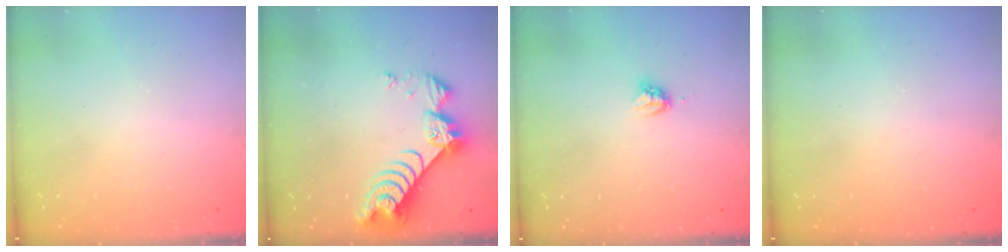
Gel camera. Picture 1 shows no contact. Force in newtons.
{"total": 9.4, "press": 9.4, "slide": 0.9}
{"total": 4.0, "press": 3.9, "slide": 0.7}
{"total": 0.0}